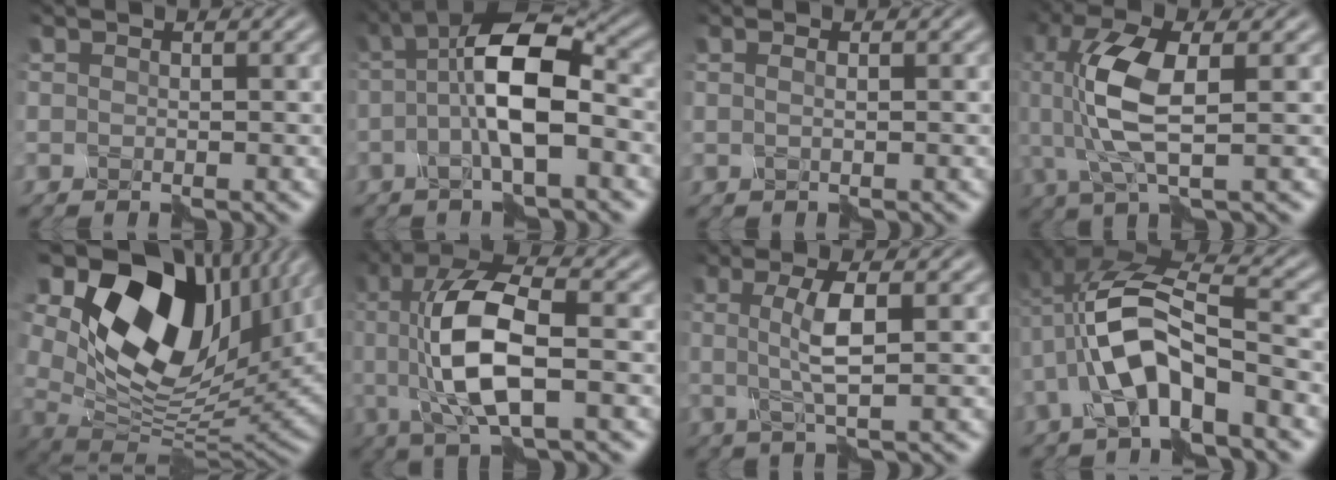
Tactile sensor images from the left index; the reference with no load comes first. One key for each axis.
{"total": 7.4, "fx": -1.0, "fy": 2.0, "fz": 7.0, "tx": -0.143, "ty": 0.020, "tz": -0.023}
{"total": 0.9, "fx": 0.5, "fy": 0.1, "fz": 0.7, "tx": -0.010, "ty": 0.002, "tz": -0.005}
{"total": 6.7, "fx": 0.3, "fy": 2.2, "fz": 6.3, "tx": -0.154, "ty": 0.007, "tz": 0.007}
{"total": 17.0, "fx": 8.0, "fy": 9.9, "fz": 11.3, "tx": -0.230, "ty": 0.026, "tz": 0.148}
{"total": 8.2, "fx": -0.2, "fy": 2.6, "fz": 7.7, "tx": -0.160, "ty": 0.006, "tz": -0.005}
{"total": 3.3, "fx": 0.2, "fy": 0.2, "fz": 3.3, "tx": -0.076, "ty": 0.002, "tz": 0.008}
{"total": 7.1, "fx": -2.5, "fy": 2.4, "fz": 6.2, "tx": -0.139, "ty": 0.017, "tz": -0.045}